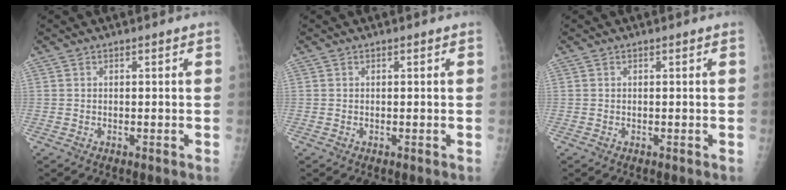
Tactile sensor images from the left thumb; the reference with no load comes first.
{"total": 0.0}
{"total": 0.0}